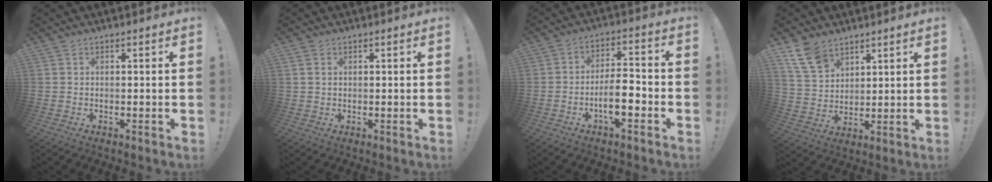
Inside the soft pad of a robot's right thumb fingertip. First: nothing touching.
{"total": 1.3, "force": [0.6, 1.0, 0.7], "torque": [-0.012, 0.003, 0.010]}
{"total": 9.3, "force": [-3.6, 3.0, 8.1], "torque": [-0.137, 0.012, -0.063]}
{"total": 10.9, "force": [7.4, 6.7, 4.5], "torque": [-0.091, -0.035, 0.147]}